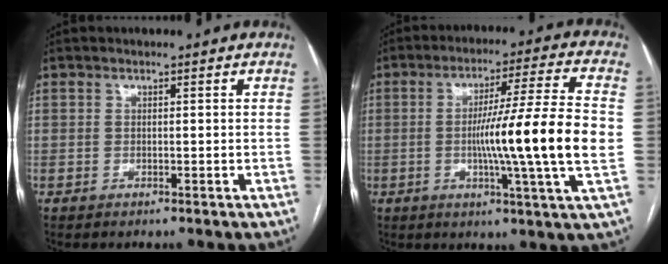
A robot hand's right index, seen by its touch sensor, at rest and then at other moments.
{"total": 16.0, "force": [-1.5, -1.5, 15.8], "torque": [-0.255, -0.008, -0.034]}